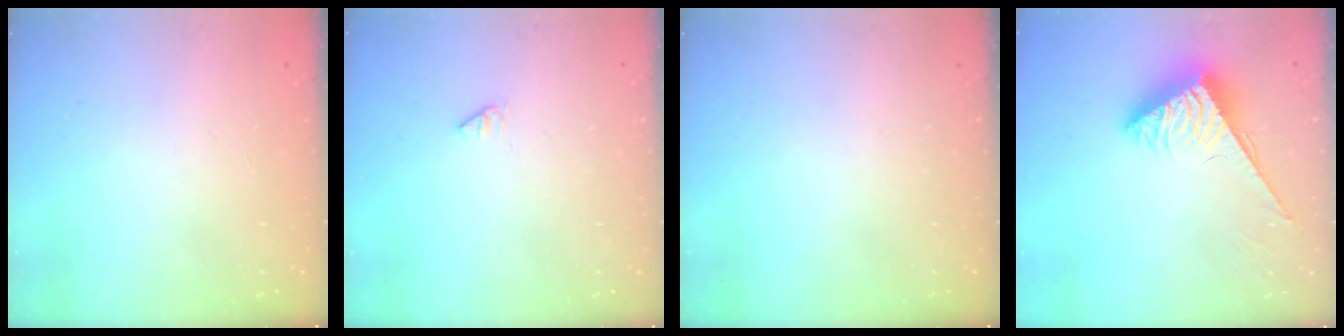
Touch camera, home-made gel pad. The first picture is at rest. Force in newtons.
{"total": 0.0}
{"total": 0.0}
{"total": 3.9, "press": 3.9, "slide": 0.5}